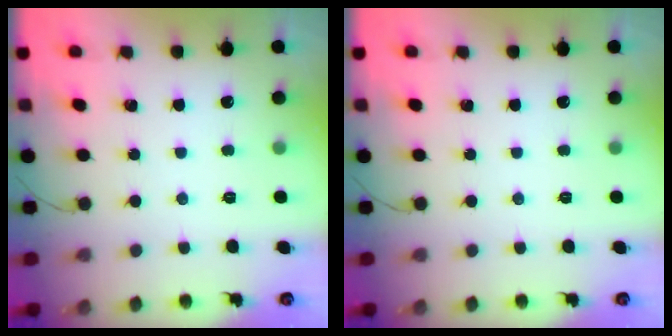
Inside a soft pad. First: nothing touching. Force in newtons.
{"total": 0.0}